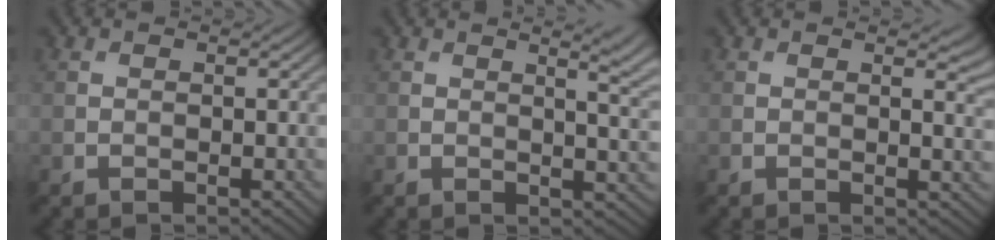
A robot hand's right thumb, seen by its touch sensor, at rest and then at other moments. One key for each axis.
{"total": 6.3, "fx": 3.2, "fy": 2.2, "fz": 5.0, "tx": -0.053, "ty": 0.019, "tz": 0.034}
{"total": 2.7, "fx": 1.2, "fy": 0.8, "fz": 2.3, "tx": -0.031, "ty": -0.004, "tz": 0.018}